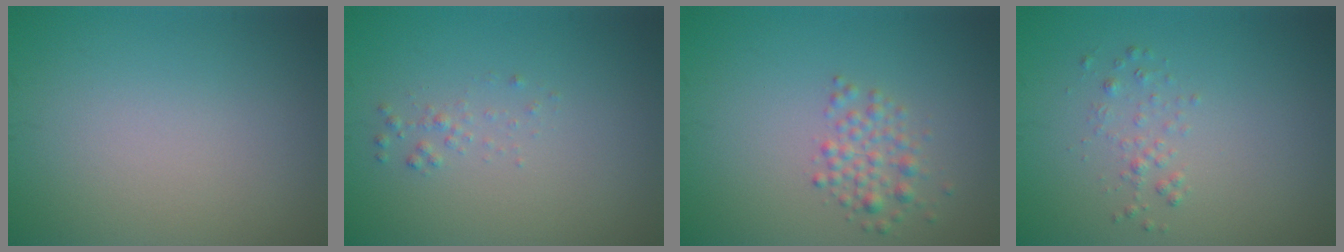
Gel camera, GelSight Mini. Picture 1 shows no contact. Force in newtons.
{"total": 0.8, "press": 0.8, "slide": 0.1}
{"total": 2.1, "press": 2.1, "slide": 0.0}
{"total": 1.0, "press": 1.0, "slide": 0.1}